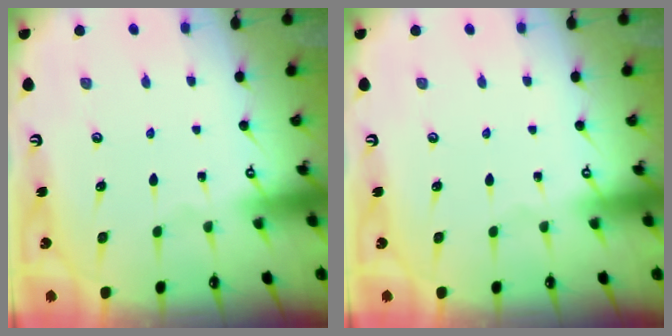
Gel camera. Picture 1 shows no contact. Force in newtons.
{"total": 0.0}